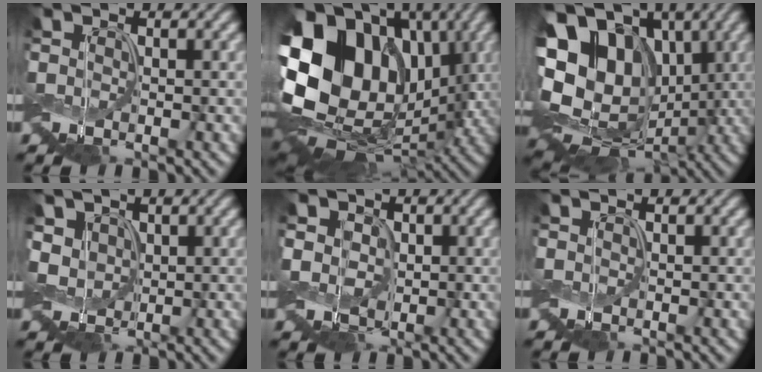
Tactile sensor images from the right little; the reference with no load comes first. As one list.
[{"total": 17.2, "force": [1.4, 13.2, 11.0], "torque": [-0.203, 0.015, 0.034]}, {"total": 16.6, "force": [1.4, 12.9, 10.3], "torque": [-0.183, 0.016, 0.037]}, {"total": 2.6, "force": [0.1, 2.3, 1.3], "torque": [-0.029, -0.001, -0.004]}, {"total": 3.9, "force": [0.3, 3.5, 1.9], "torque": [-0.045, 0.012, -0.014]}, {"total": 0.0}]